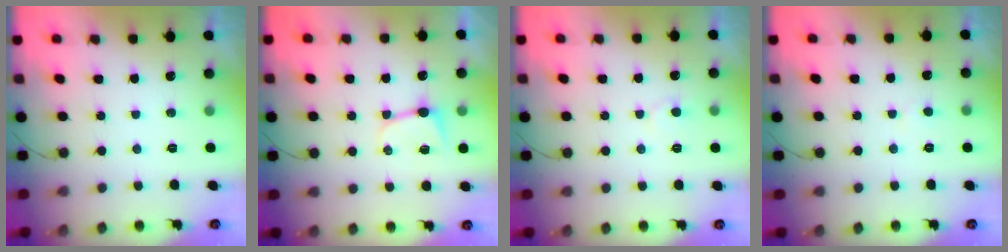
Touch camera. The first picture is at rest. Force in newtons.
{"total": 4.9, "press": 4.9, "slide": 0.7}
{"total": 5.6, "press": 5.6, "slide": 0.3}
{"total": 1.8, "press": 1.8, "slide": 0.2}